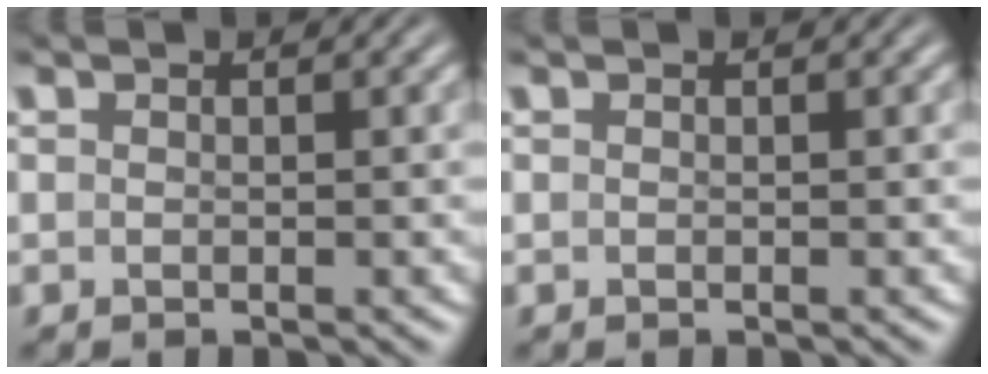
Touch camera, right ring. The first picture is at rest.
{"total": 0.0}